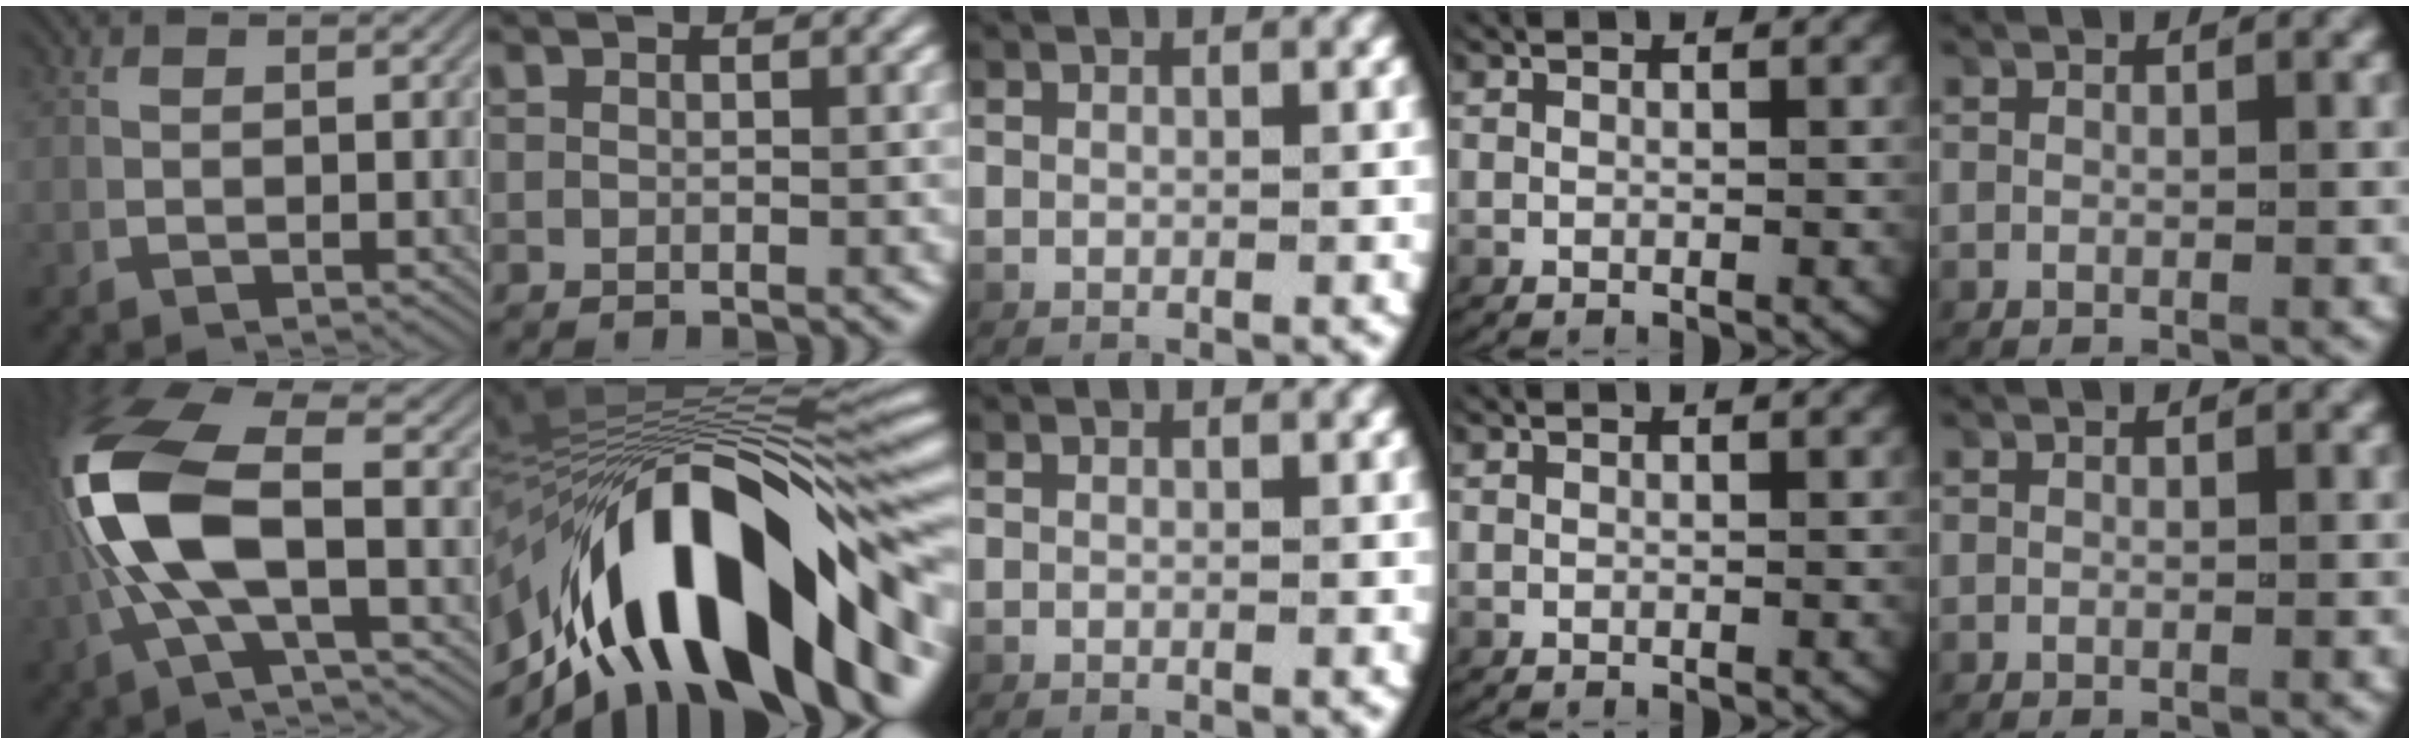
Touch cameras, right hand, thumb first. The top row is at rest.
{"thumb": {"total": 11.9, "force": [0.1, 5.2, 10.7], "torque": [-0.242, -0.009, 0.013]}, "index": {"total": 21.6, "force": [-3.3, 10.8, 18.5], "torque": [-0.288, 0.002, -0.041]}}